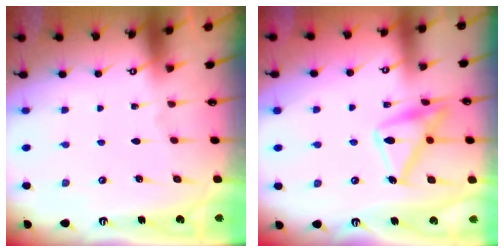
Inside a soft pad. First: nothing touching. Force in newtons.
{"total": 16.2, "press": 16.2, "slide": 1.0}